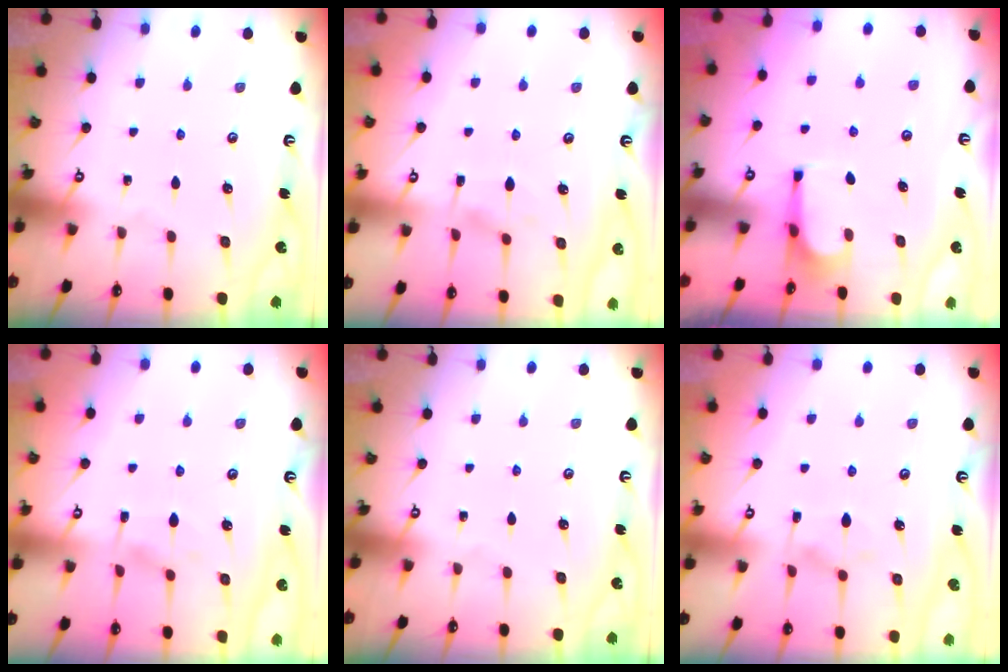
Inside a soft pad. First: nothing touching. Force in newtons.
{"total": 2.0, "press": 1.7, "slide": 1.0}
{"total": 1.4, "press": 1.4, "slide": 0.4}
{"total": 2.0, "press": 1.7, "slide": 1.0}
{"total": 0.0}
{"total": 2.0, "press": 1.4, "slide": 1.4}